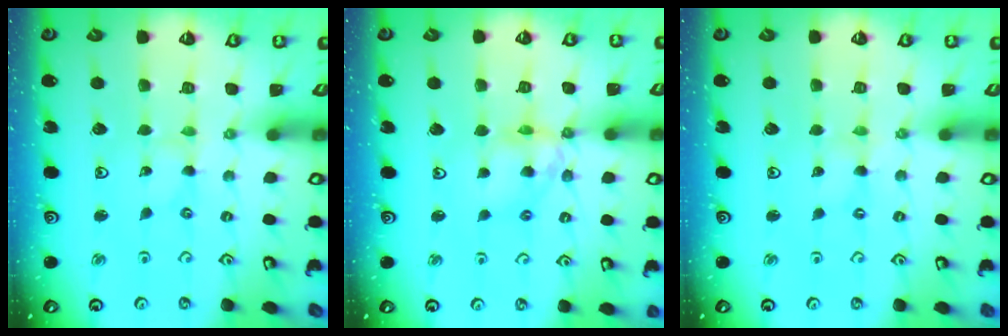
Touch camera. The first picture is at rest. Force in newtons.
{"total": 10.8, "press": 10.8, "slide": 0.9}
{"total": 0.0}